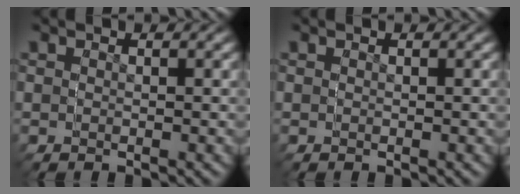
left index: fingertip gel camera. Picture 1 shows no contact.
{"total": 0.0}